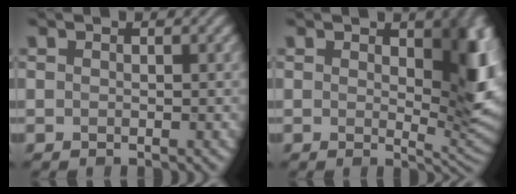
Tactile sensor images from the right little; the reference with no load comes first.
{"total": 8.2, "force": [1.7, 3.9, 7.0], "torque": [-0.083, -0.014, 0.038]}